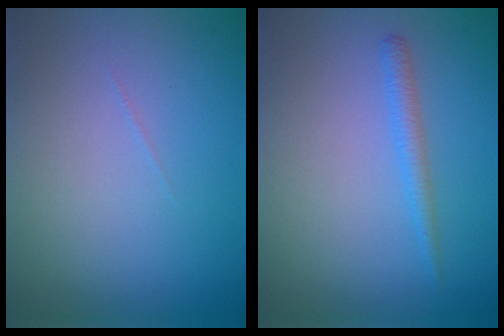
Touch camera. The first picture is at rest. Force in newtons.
{"total": 1.5, "press": 1.5, "slide": 0.0}